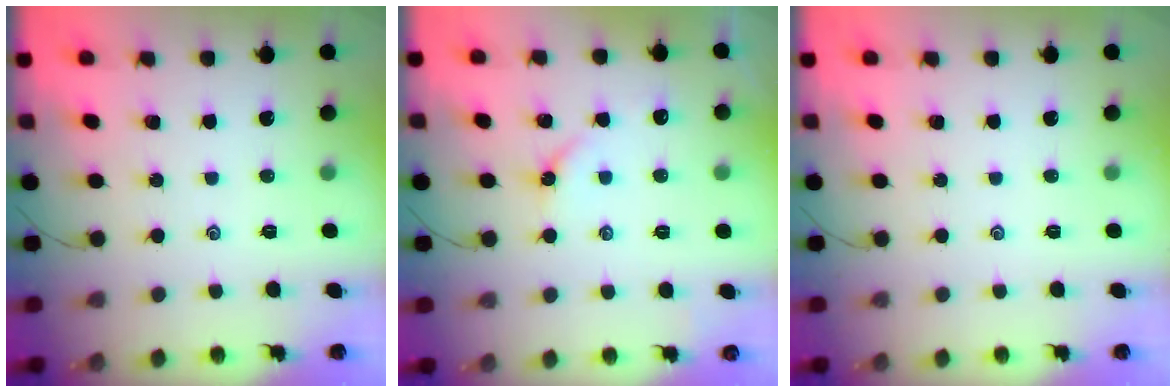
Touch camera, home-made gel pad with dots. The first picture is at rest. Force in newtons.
{"total": 3.8, "press": 3.8, "slide": 0.5}
{"total": 0.0}